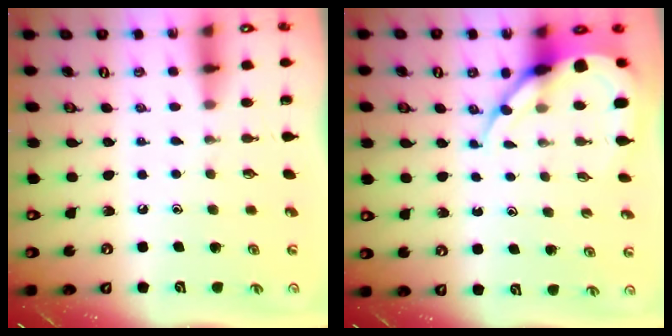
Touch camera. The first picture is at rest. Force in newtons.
{"total": 8.9, "press": 8.8, "slide": 1.0}